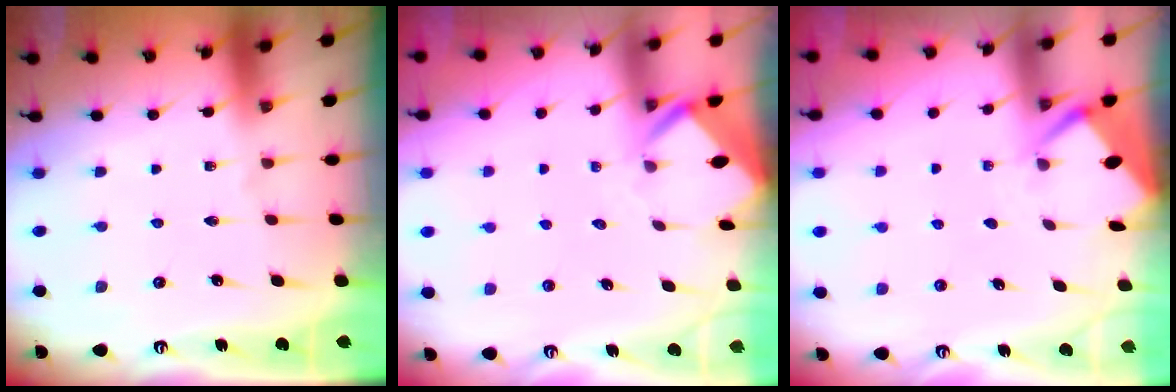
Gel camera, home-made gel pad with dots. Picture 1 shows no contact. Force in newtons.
{"total": 2.4, "press": 2.4, "slide": 0.1}
{"total": 2.6, "press": 2.6, "slide": 0.3}